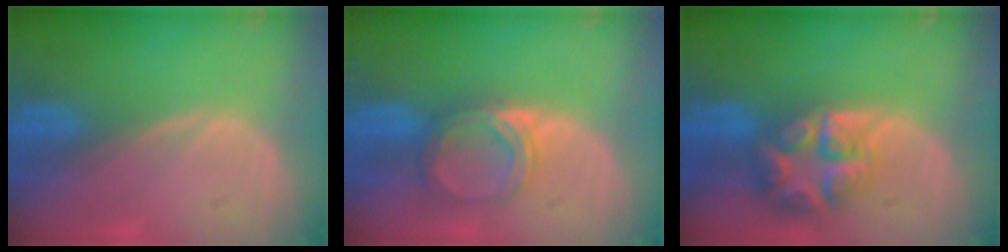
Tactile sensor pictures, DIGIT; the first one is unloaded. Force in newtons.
{"total": 5.2, "press": 4.7, "slide": 2.3}
{"total": 7.9, "press": 6.9, "slide": 3.9}